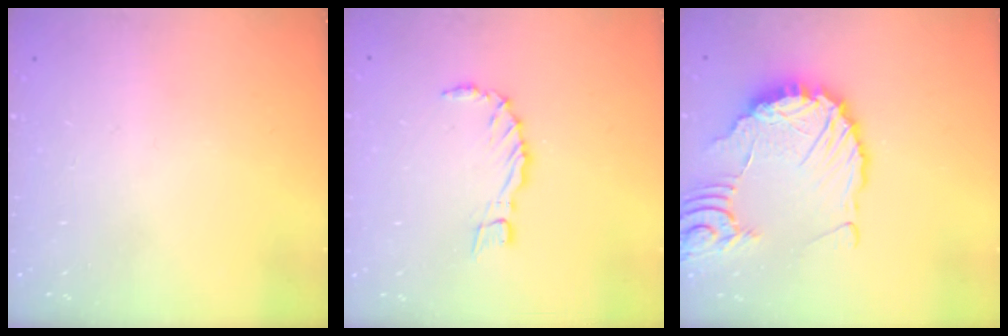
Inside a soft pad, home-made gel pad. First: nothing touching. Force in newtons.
{"total": 5.2, "press": 5.2, "slide": 0.7}
{"total": 13.0, "press": 12.9, "slide": 1.7}